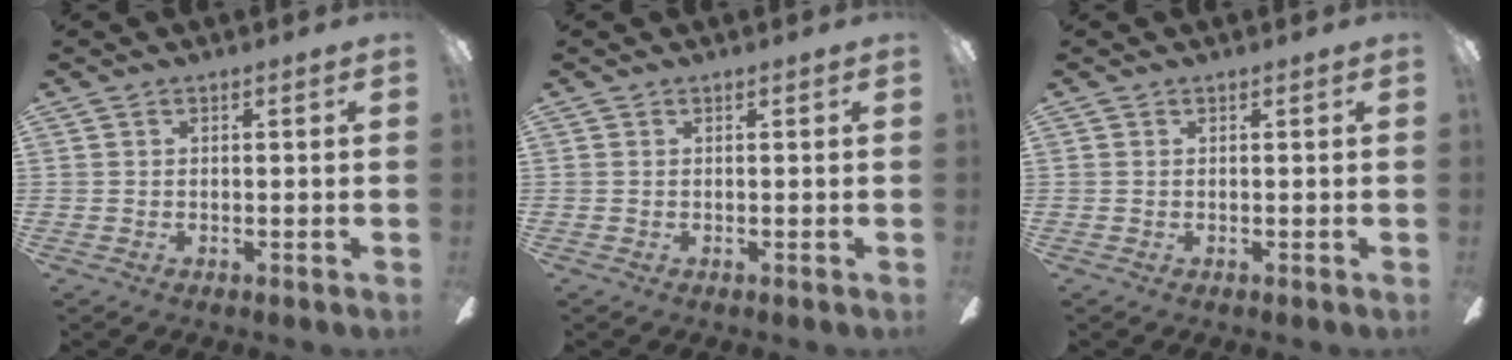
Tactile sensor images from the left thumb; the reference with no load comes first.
{"total": 0.0}
{"total": 0.0}